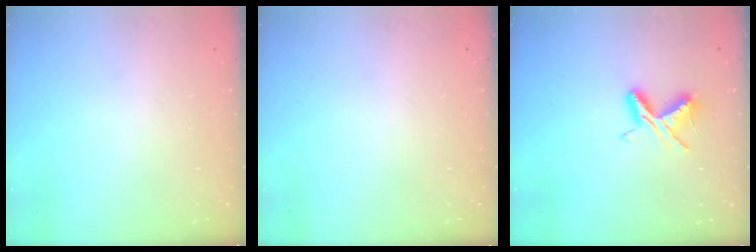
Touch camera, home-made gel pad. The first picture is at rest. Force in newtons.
{"total": 0.0}
{"total": 7.1, "press": 7.0, "slide": 0.7}